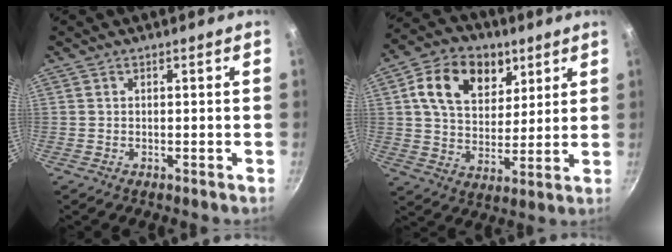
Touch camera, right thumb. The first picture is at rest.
{"total": 15.3, "force": [6.3, 10.9, 8.8], "torque": [-0.119, -0.016, 0.098]}